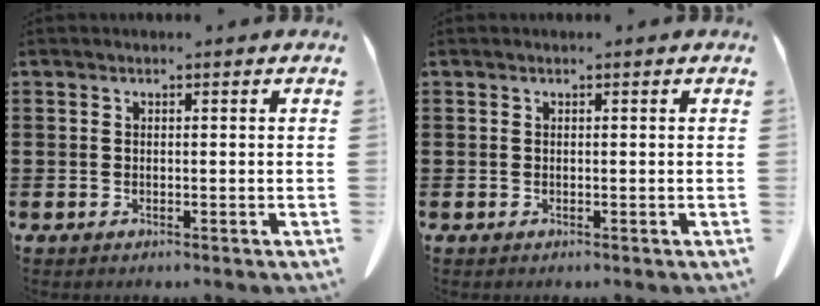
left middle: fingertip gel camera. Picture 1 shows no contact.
{"total": 0.0}